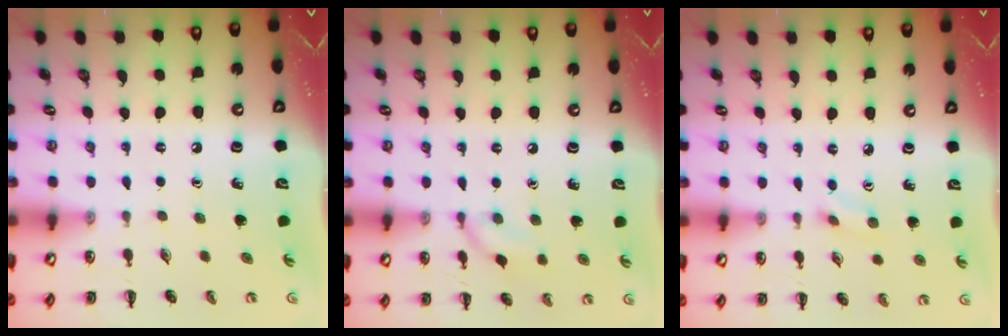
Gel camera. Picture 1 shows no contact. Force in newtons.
{"total": 7.1, "press": 7.0, "slide": 1.2}
{"total": 2.5, "press": 2.4, "slide": 0.9}